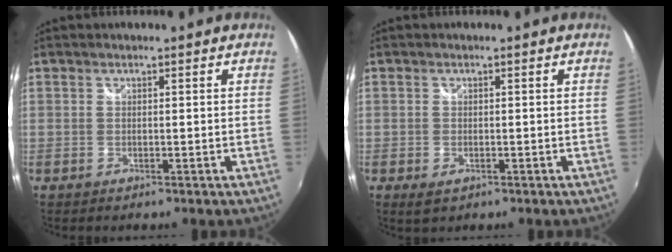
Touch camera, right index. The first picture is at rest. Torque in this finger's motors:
{"motor_torque": [0.12, -0.11, 0.07, 0.00]}